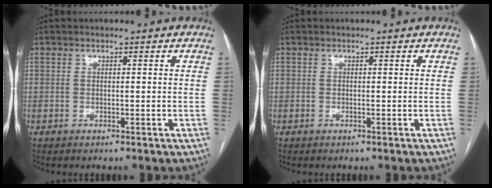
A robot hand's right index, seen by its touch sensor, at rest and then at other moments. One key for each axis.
{"total": 0.0}